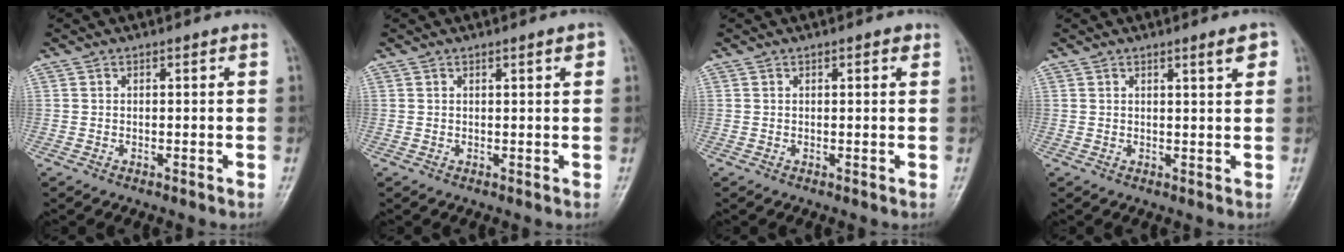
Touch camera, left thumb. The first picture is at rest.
{"total": 1.7, "force": [0.8, 0.3, 1.4], "torque": [-0.019, -0.001, 0.011]}
{"total": 1.4, "force": [0.7, 0.5, 1.1], "torque": [-0.012, 0.000, 0.007]}
{"total": 2.9, "force": [1.6, 0.4, 2.4], "torque": [-0.029, -0.008, 0.023]}